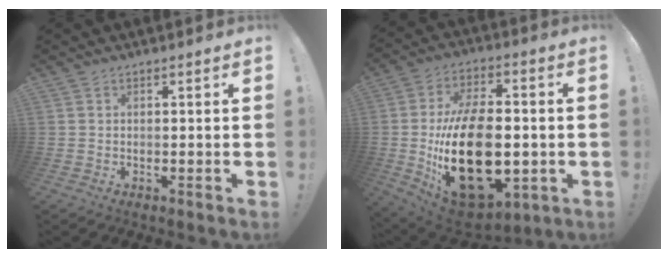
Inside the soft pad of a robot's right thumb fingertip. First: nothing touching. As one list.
[{"total": 29.4, "force": [-4.2, 17.2, 23.4], "torque": [-0.435, 0.012, -0.051]}]